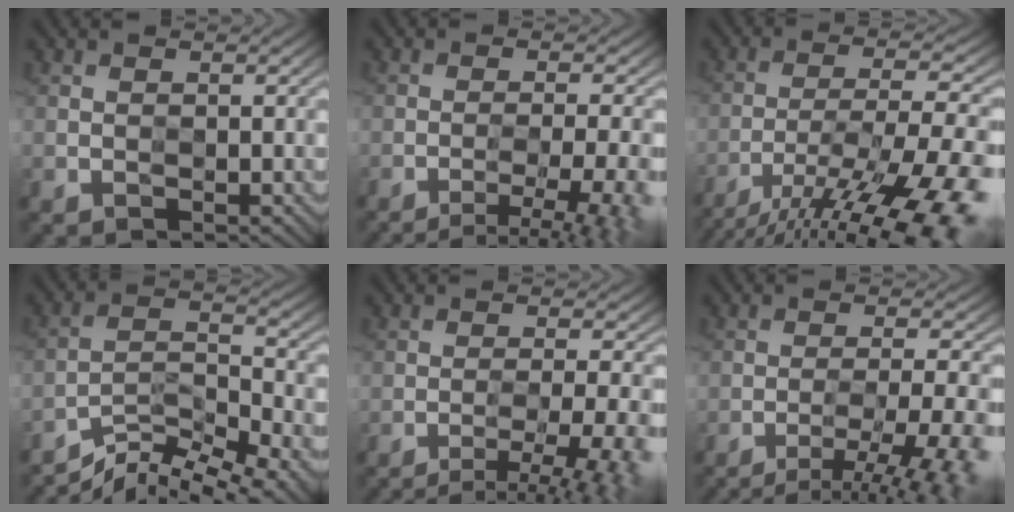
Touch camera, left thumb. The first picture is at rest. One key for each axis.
{"total": 7.1, "fx": -4.0, "fy": 1.5, "fz": 5.8, "tx": -0.084, "ty": 0.001, "tz": -0.057}
{"total": 18.3, "fx": -13.0, "fy": 4.6, "fz": 12.1, "tx": -0.193, "ty": -0.020, "tz": -0.199}
{"total": 10.3, "fx": -8.3, "fy": 2.5, "fz": 5.7, "tx": -0.103, "ty": 0.001, "tz": -0.151}
{"total": 8.2, "fx": -4.7, "fy": 1.6, "fz": 6.5, "tx": -0.097, "ty": 0.001, "tz": -0.067}
{"total": 11.2, "fx": -7.5, "fy": 2.1, "fz": 8.1, "tx": -0.129, "ty": -0.001, "tz": -0.096}